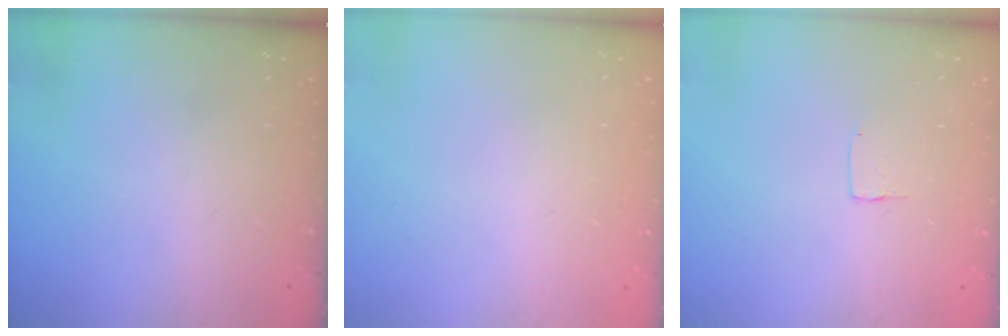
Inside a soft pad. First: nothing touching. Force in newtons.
{"total": 0.0}
{"total": 3.1, "press": 3.1, "slide": 0.2}